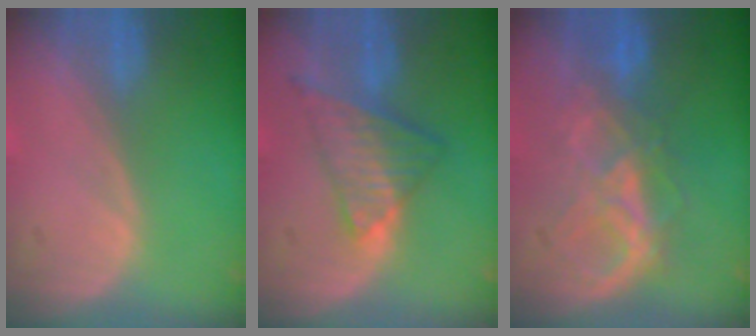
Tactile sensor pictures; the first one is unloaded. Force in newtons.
{"total": 7.6, "press": 6.4, "slide": 4.1}
{"total": 6.6, "press": 6.6, "slide": 0.4}